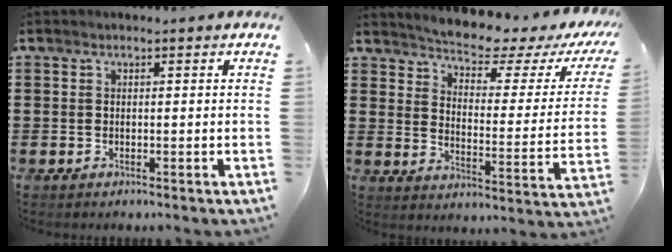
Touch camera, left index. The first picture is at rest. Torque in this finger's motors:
{"motor_torque": [1.32, -0.82, 0.16, 0.04]}